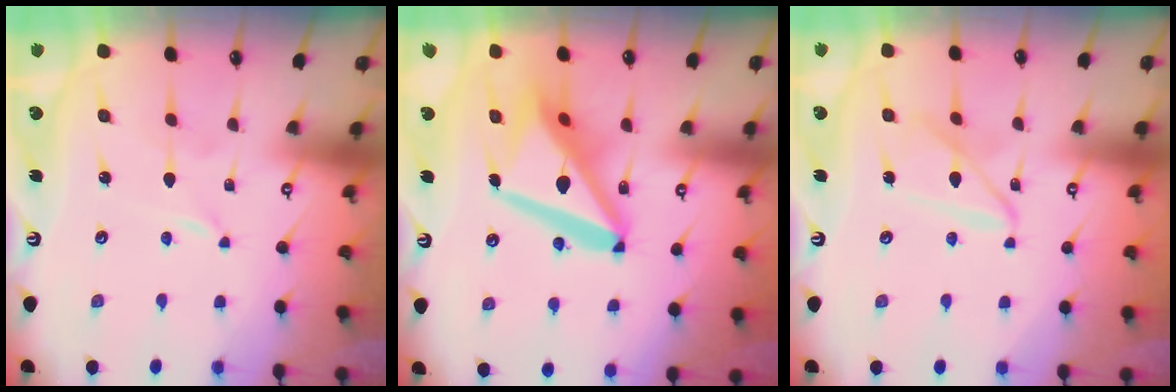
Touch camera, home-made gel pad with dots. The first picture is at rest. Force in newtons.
{"total": 17.2, "press": 17.1, "slide": 2.1}
{"total": 9.0, "press": 9.0, "slide": 0.7}